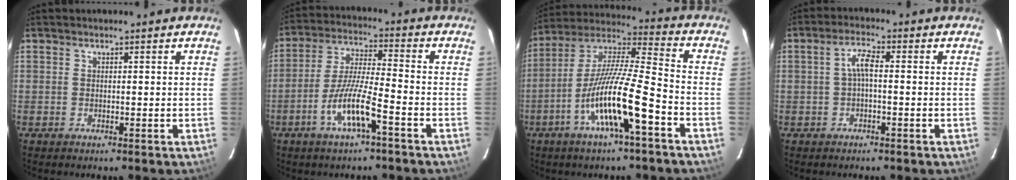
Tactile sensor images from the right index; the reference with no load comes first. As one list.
[{"total": 9.6, "force": [-5.0, 0.8, 8.2], "torque": [-0.173, -0.003, -0.095]}, {"total": 14.9, "force": [-6.8, 1.5, 13.2], "torque": [-0.257, -0.011, -0.132]}, {"total": 3.3, "force": [-0.4, 0.8, 3.1], "torque": [-0.065, 0.012, -0.006]}]